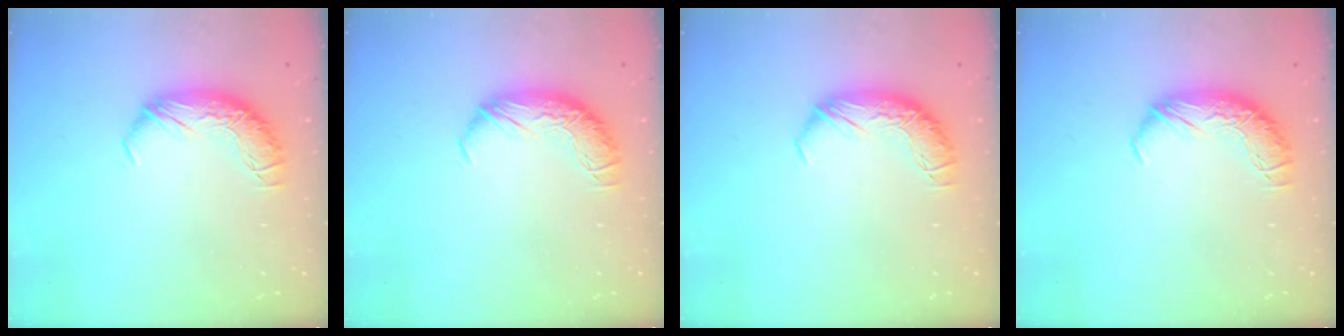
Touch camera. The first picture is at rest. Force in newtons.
{"total": 0.0}
{"total": 0.0}
{"total": 0.0}